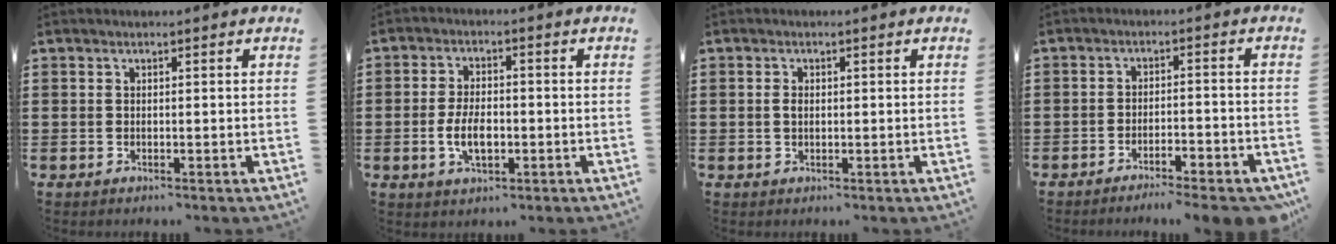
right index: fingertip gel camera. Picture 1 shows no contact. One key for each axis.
{"total": 5.4, "fx": -1.1, "fy": 2.7, "fz": 4.6, "tx": -0.102, "ty": -0.001, "tz": -0.025}
{"total": 1.3, "fx": 0.0, "fy": 0.8, "fz": 0.9, "tx": -0.021, "ty": 0.006, "tz": 0.000}
{"total": 4.0, "fx": -3.5, "fy": 0.1, "fz": 1.8, "tx": -0.030, "ty": -0.005, "tz": -0.066}